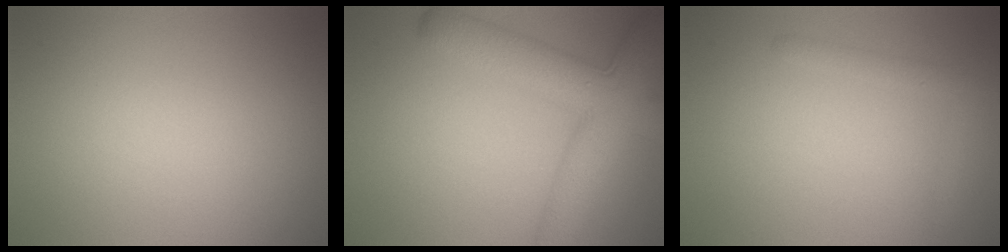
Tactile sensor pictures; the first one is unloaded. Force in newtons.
{"total": 8.7, "press": 8.7, "slide": 0.3}
{"total": 1.5, "press": 1.5, "slide": 0.1}